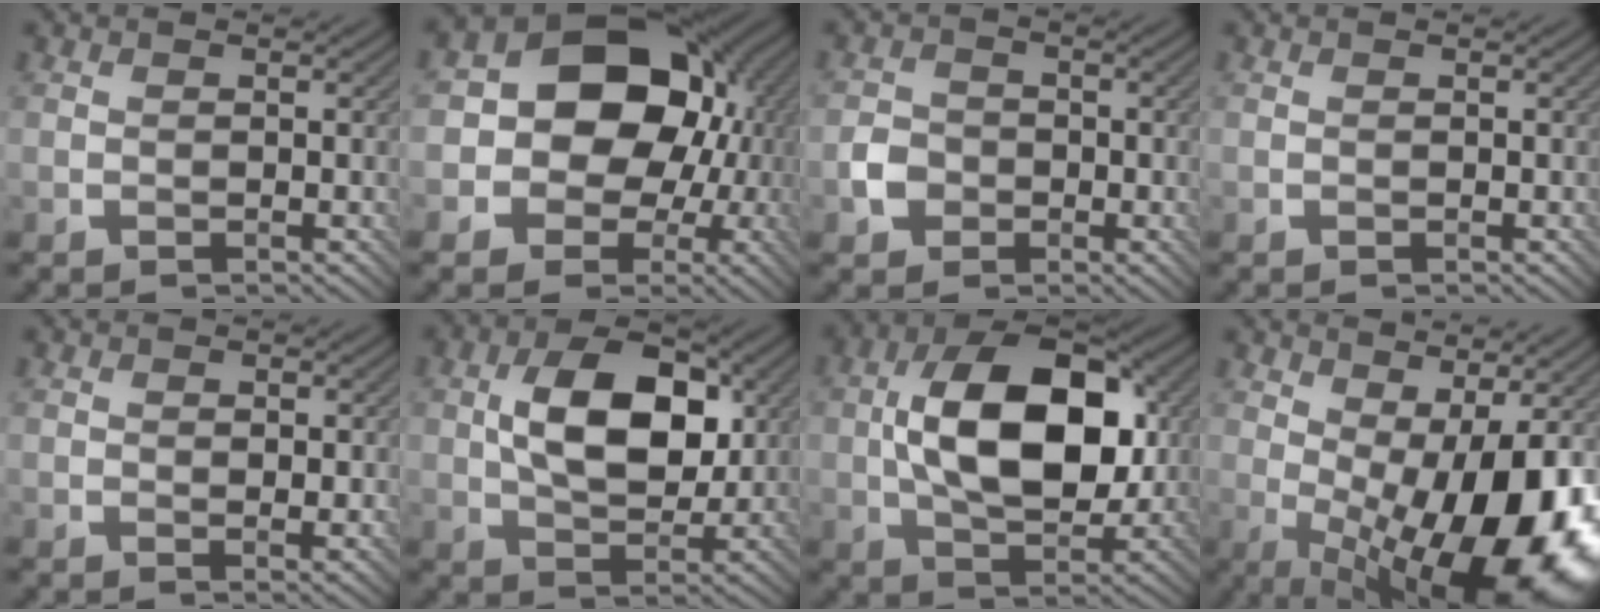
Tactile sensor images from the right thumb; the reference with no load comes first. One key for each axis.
{"total": 15.1, "fx": -0.1, "fy": 12.5, "fz": 8.6, "tx": -0.130, "ty": 0.001, "tz": -0.028}
{"total": 3.2, "fx": -1.2, "fy": 2.7, "fz": 1.1, "tx": -0.022, "ty": 0.002, "tz": -0.027}
{"total": 0.0}
{"total": 1.5, "fx": 0.2, "fy": 0.9, "fz": 1.3, "tx": -0.018, "ty": -0.006, "tz": 0.007}
{"total": 10.8, "fx": 1.9, "fy": 6.6, "fz": 8.4, "tx": -0.153, "ty": 0.007, "tz": 0.033}
{"total": 14.6, "fx": 1.1, "fy": 8.7, "fz": 11.7, "tx": -0.212, "ty": 0.012, "tz": 0.016}
{"total": 16.7, "fx": -1.2, "fy": 7.2, "fz": 15.0, "tx": -0.220, "ty": -0.011, "tz": -0.005}